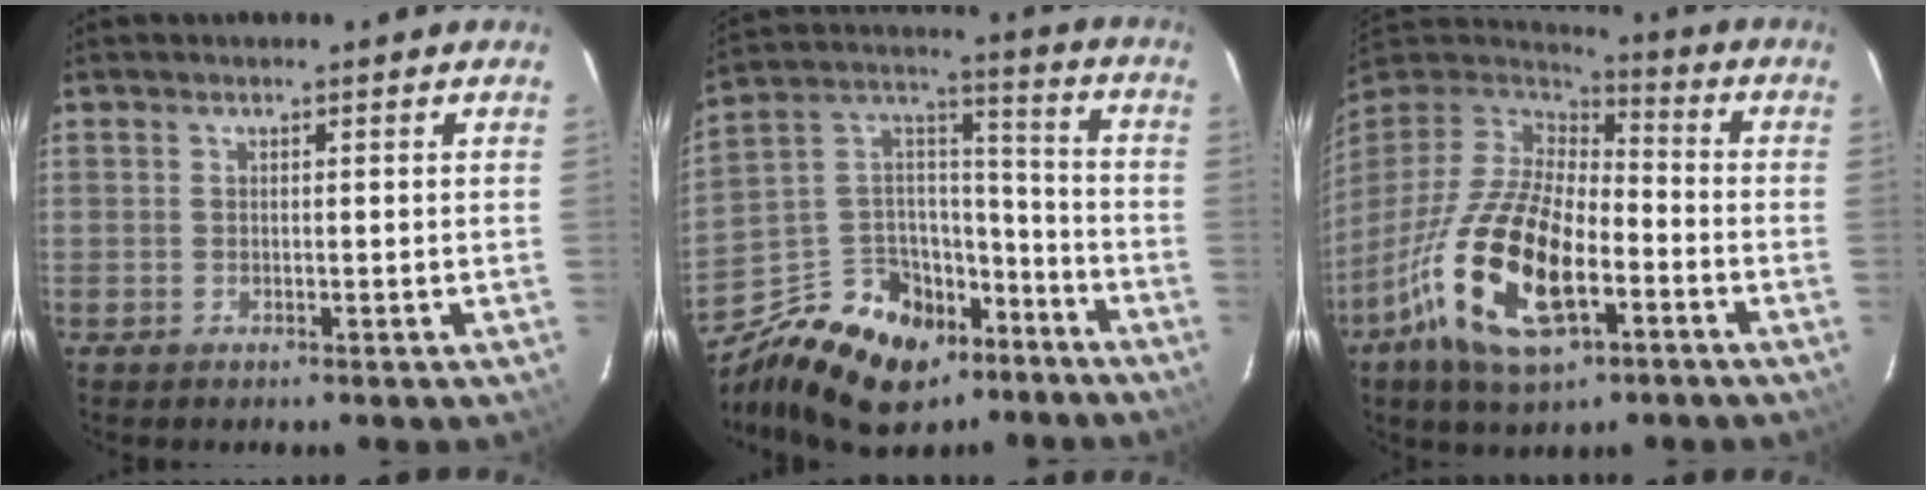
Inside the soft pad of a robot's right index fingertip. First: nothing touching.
{"total": 20.4, "force": [-12.4, 13.2, 9.3], "torque": [-0.204, 0.066, -0.182]}
{"total": 21.1, "force": [-8.8, 9.8, 16.5], "torque": [-0.343, -0.032, -0.159]}